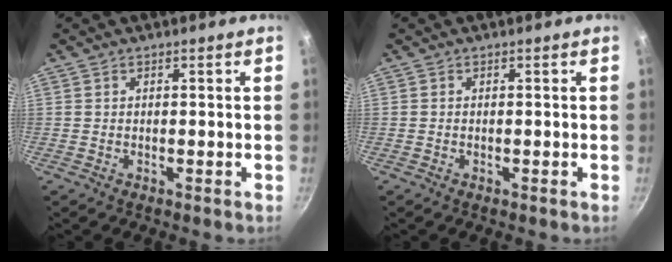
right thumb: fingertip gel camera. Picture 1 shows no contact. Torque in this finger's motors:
{"motor_torque": [-0.01, 0.13, 0.16, 0.00, 0.02]}